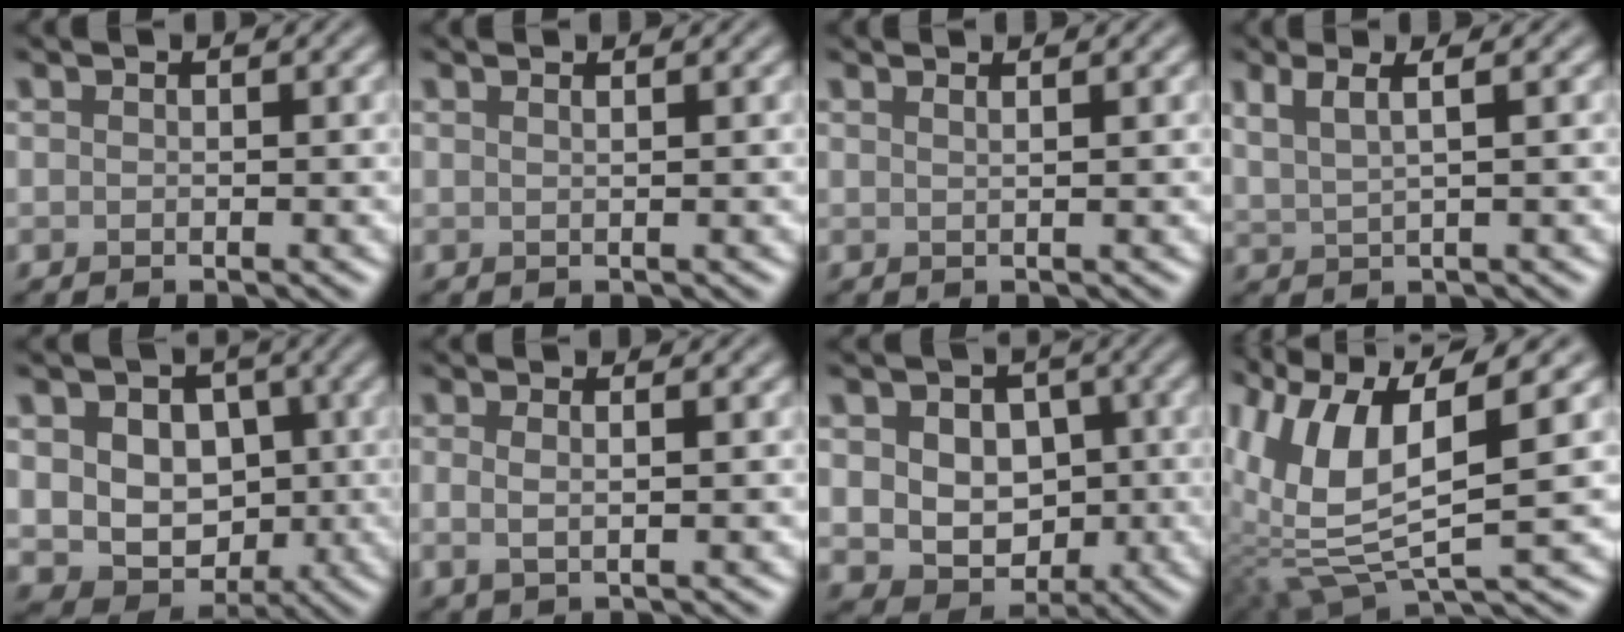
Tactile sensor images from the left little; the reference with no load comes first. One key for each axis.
{"total": 1.2, "fx": 0.7, "fy": 0.5, "fz": 0.8, "tx": -0.002, "ty": 0.002, "tz": -0.001}
{"total": 2.1, "fx": 1.2, "fy": 0.9, "fz": 1.4, "tx": 0.001, "ty": 0.002, "tz": -0.010}
{"total": 3.0, "fx": 1.6, "fy": 0.9, "fz": 2.4, "tx": -0.034, "ty": 0.003, "tz": 0.022}
{"total": 9.3, "fx": 1.0, "fy": 7.5, "fz": 5.4, "tx": -0.065, "ty": 0.023, "tz": 0.002}
{"total": 1.8, "fx": 0.2, "fy": 0.6, "fz": 1.7, "tx": -0.032, "ty": 0.001, "tz": 0.001}
{"total": 8.5, "fx": 0.5, "fy": 6.8, "fz": 5.0, "tx": -0.059, "ty": 0.017, "tz": -0.001}
{"total": 11.1, "fx": 2.5, "fy": 4.7, "fz": 9.8, "tx": -0.220, "ty": -0.017, "tz": 0.052}